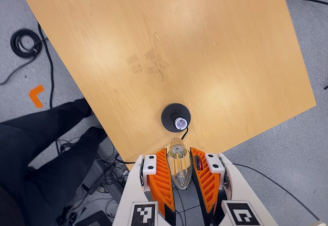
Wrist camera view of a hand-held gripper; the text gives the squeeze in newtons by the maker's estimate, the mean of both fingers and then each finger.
{"total": 12.5, "left": 12.9, "right": 12.1}